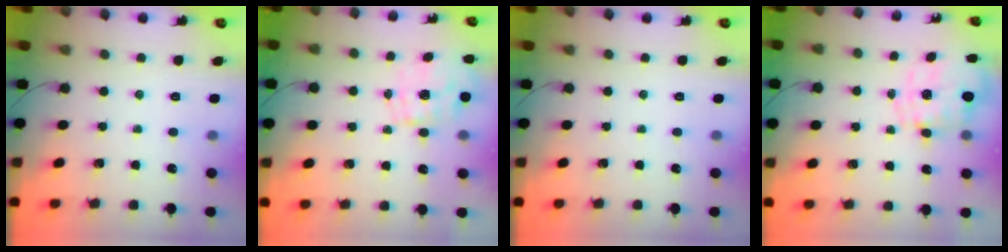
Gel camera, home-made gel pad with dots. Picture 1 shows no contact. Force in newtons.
{"total": 1.6, "press": 1.4, "slide": 0.8}
{"total": 0.0}
{"total": 2.3, "press": 2.0, "slide": 1.2}